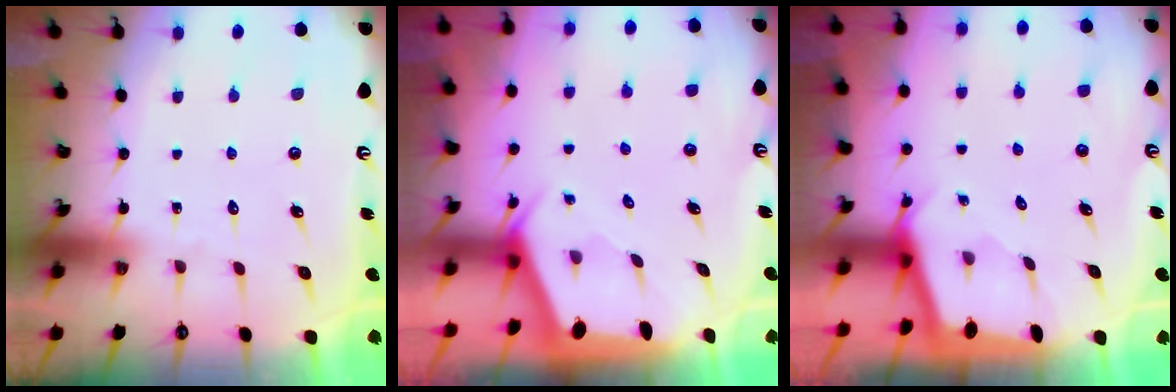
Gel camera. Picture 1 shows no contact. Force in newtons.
{"total": 2.2, "press": 2.2, "slide": 0.3}
{"total": 1.7, "press": 1.6, "slide": 0.2}